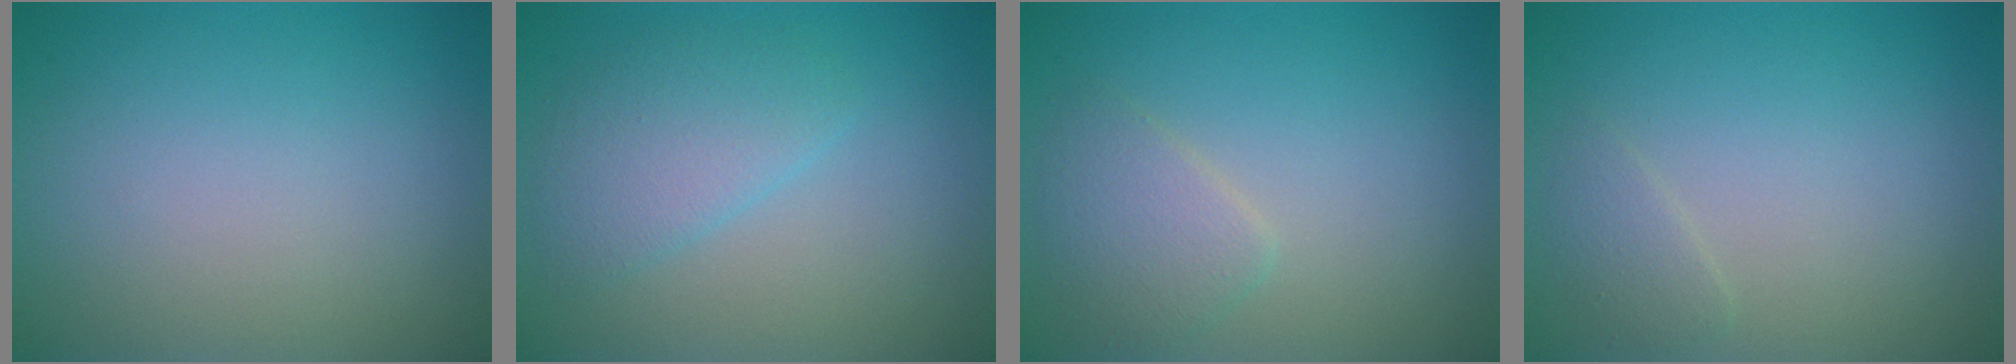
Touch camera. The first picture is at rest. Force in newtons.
{"total": 3.1, "press": 3.1, "slide": 0.1}
{"total": 2.4, "press": 2.4, "slide": 0.1}
{"total": 1.1, "press": 1.1, "slide": 0.1}